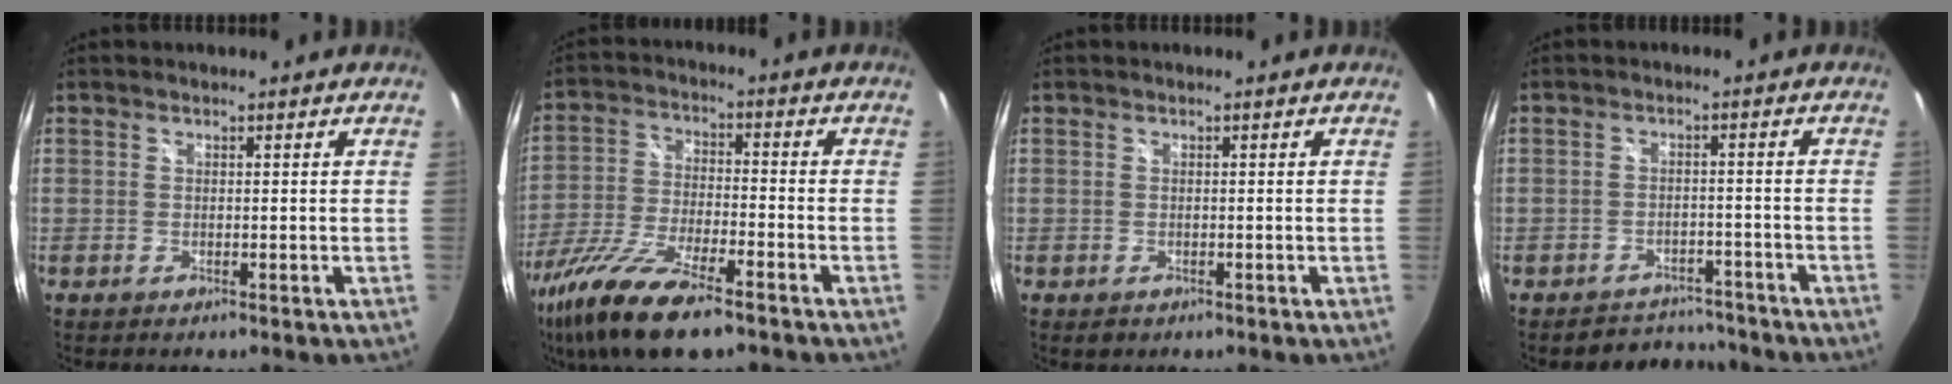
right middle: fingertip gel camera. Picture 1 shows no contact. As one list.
[{"total": 18.9, "force": [-12.8, 5.5, 12.7], "torque": [-0.266, -0.055, -0.236]}, {"total": 1.0, "force": [-0.5, 0.8, 0.4], "torque": [-0.007, -0.005, -0.008]}, {"total": 5.8, "force": [-5.4, 2.3, -0.4], "torque": [-0.001, 0.019, -0.076]}]